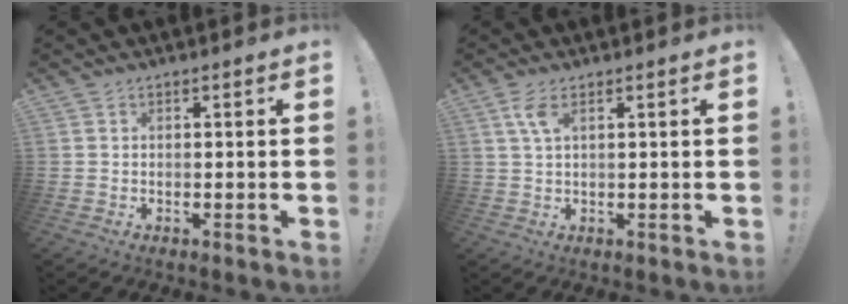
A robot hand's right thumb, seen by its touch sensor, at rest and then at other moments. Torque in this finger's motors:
{"motor_torque": [1.07, 0.59, 0.85, -0.49, 0.27]}